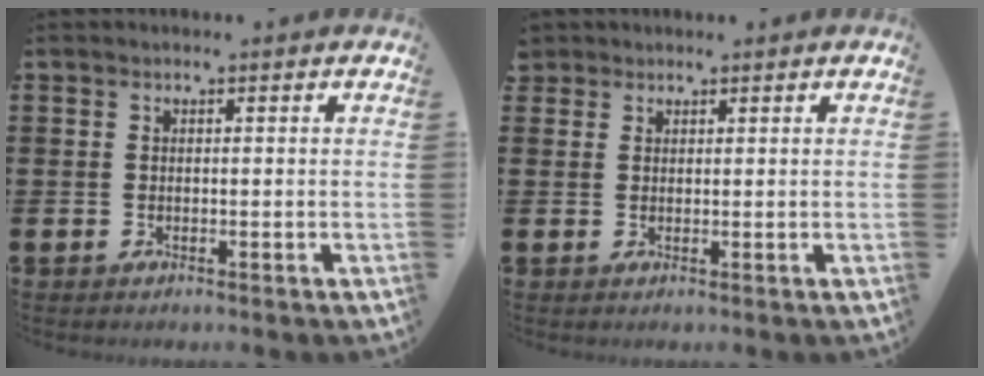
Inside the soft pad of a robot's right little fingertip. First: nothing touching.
{"total": 1.5, "force": [1.3, 0.7, -0.1], "torque": [0.015, -0.001, 0.024]}